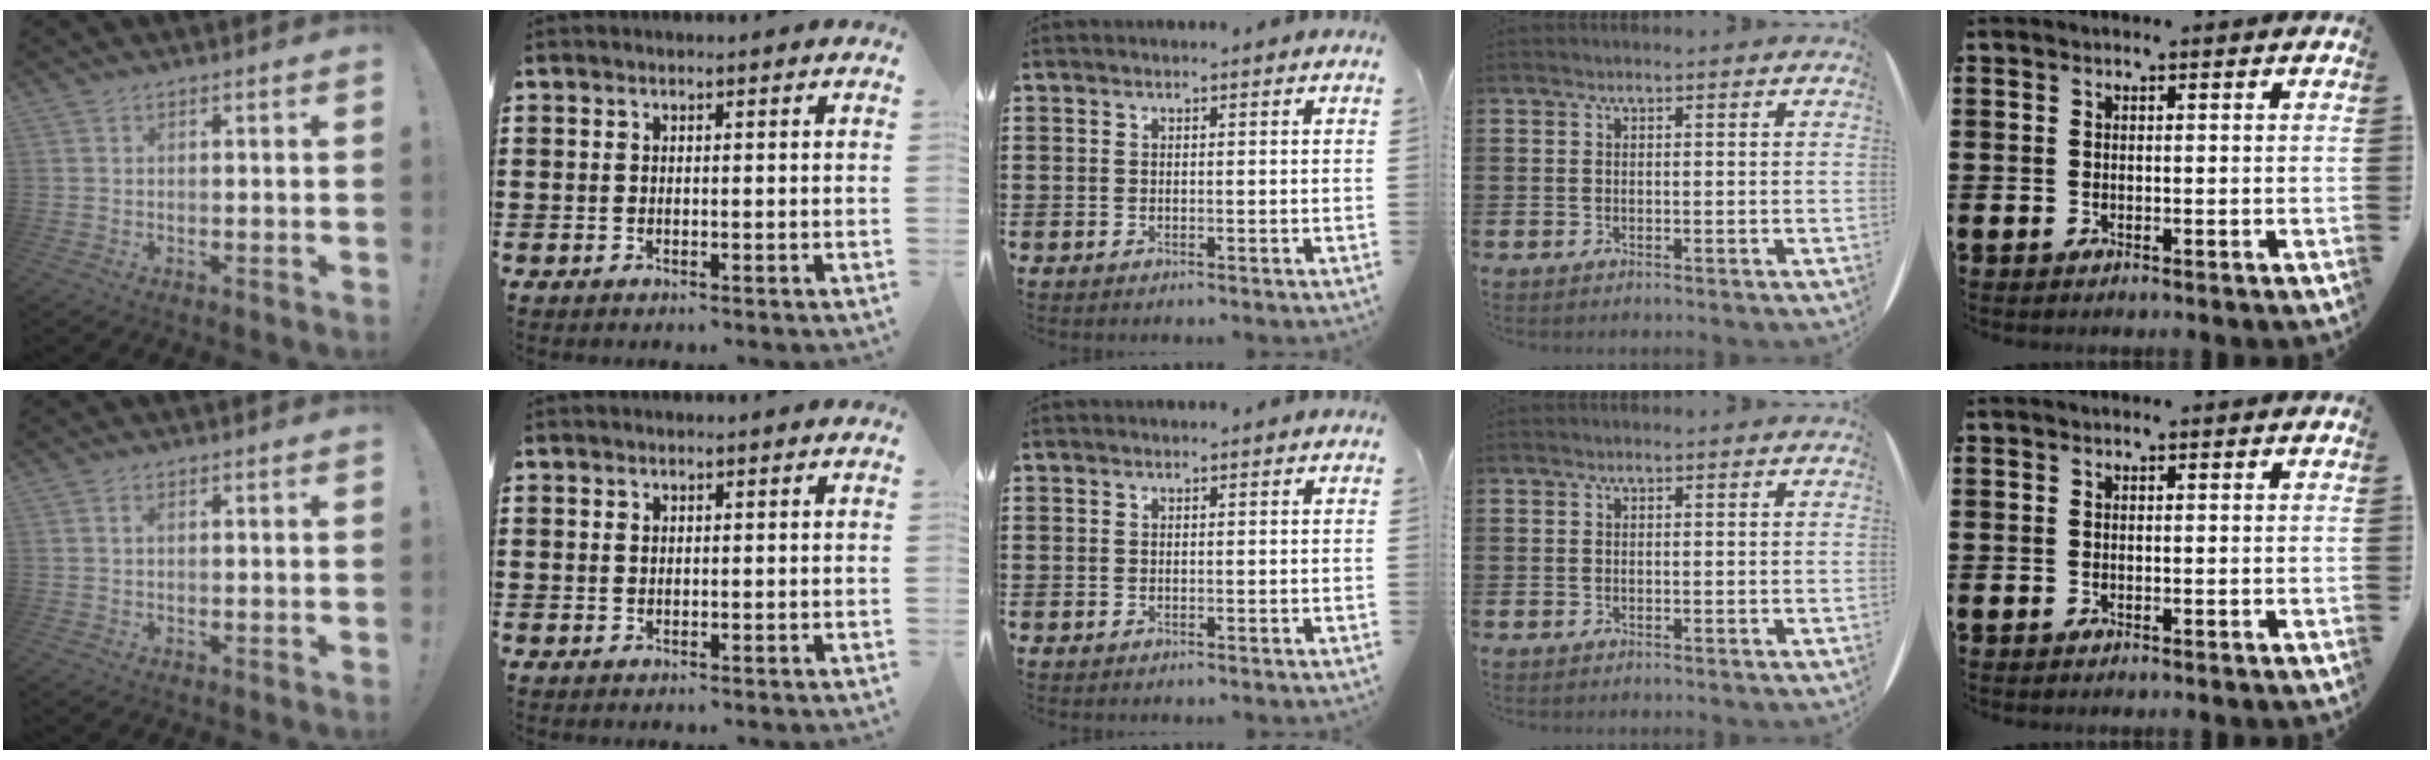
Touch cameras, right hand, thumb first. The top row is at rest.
{"thumb": {"total": 0.9, "force": [0.2, 0.4, 0.7], "torque": [-0.014, 0.003, 0.003]}, "index": {"total": 0.6, "force": [0.2, 0.5, 0.3], "torque": [-0.008, 0.002, 0.005]}}